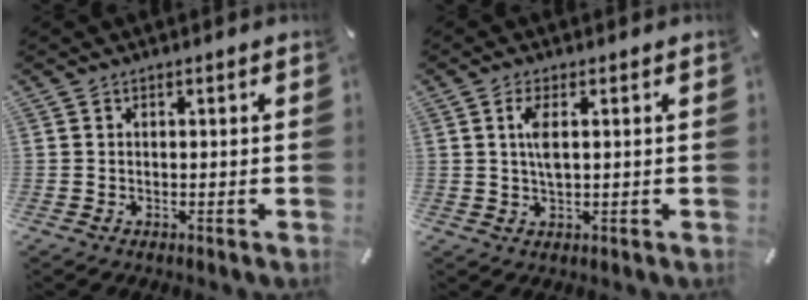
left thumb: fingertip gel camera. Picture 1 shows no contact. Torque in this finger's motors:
{"motor_torque": [-0.05, 0.40, 0.39, -0.59, 0.15]}